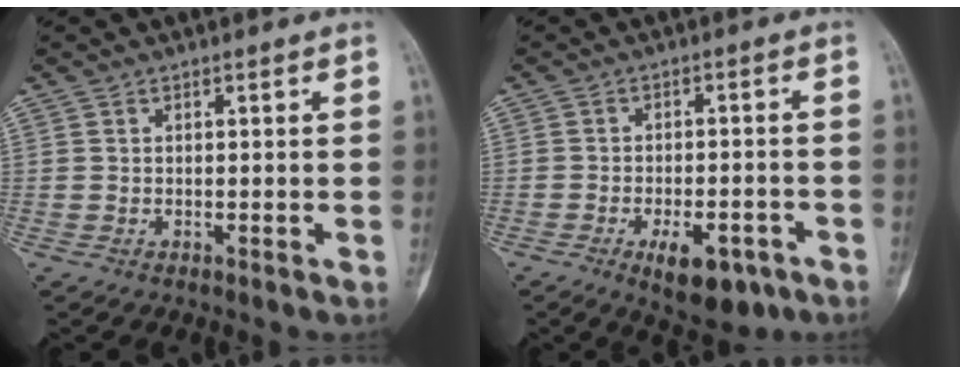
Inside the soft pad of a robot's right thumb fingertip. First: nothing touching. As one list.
[{"total": 9.4, "force": [-4.9, 4.4, 6.7], "torque": [-0.083, 0.018, -0.064]}]